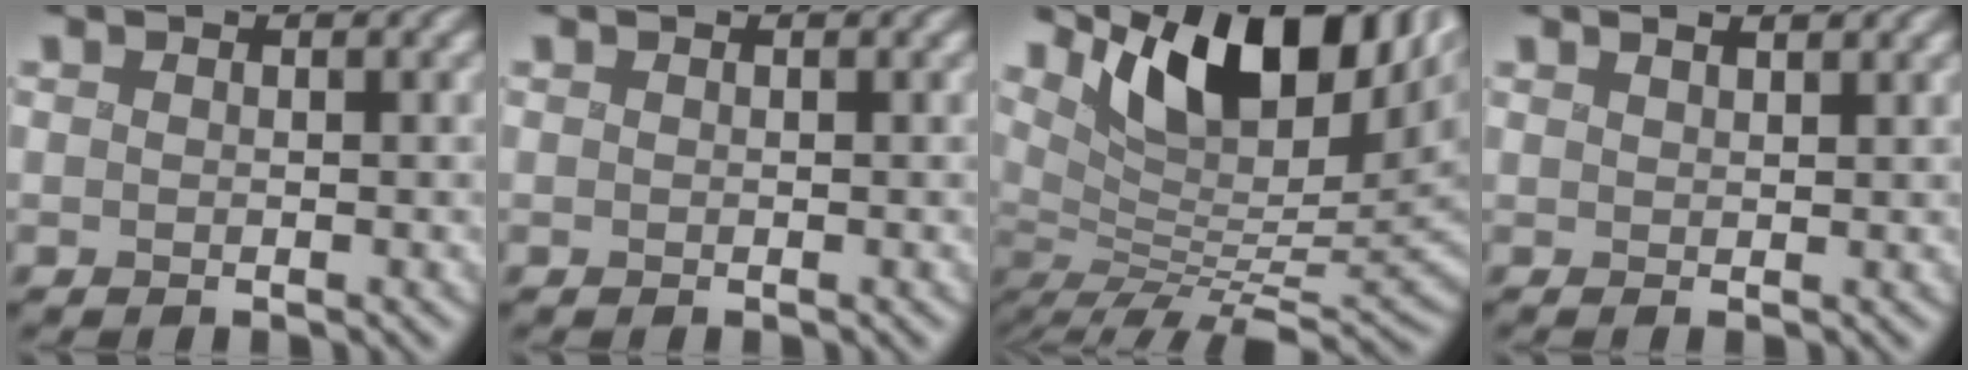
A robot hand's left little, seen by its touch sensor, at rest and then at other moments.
{"total": 0.0}
{"total": 14.1, "force": [5.3, 5.9, 11.6], "torque": [-0.165, 0.013, 0.087]}
{"total": 1.3, "force": [0.9, 0.4, 0.8], "torque": [-0.004, 0.003, 0.007]}